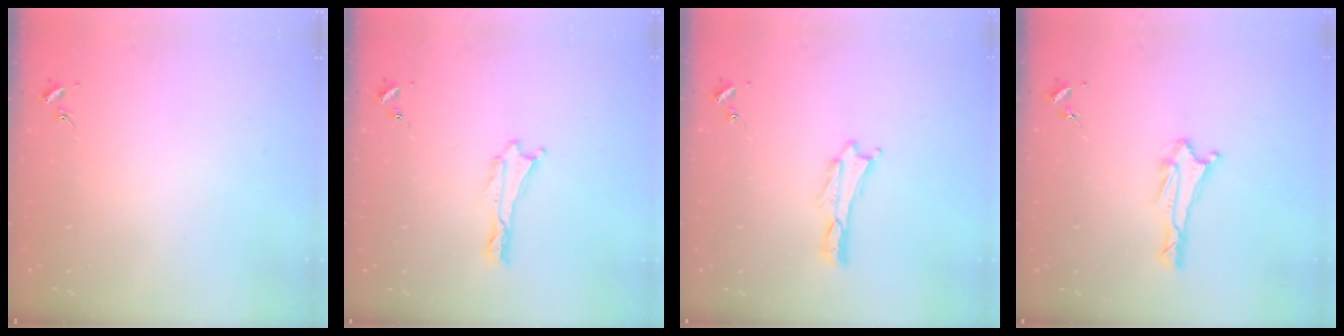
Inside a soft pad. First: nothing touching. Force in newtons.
{"total": 0.0}
{"total": 0.0}
{"total": 2.0, "press": 1.8, "slide": 0.8}